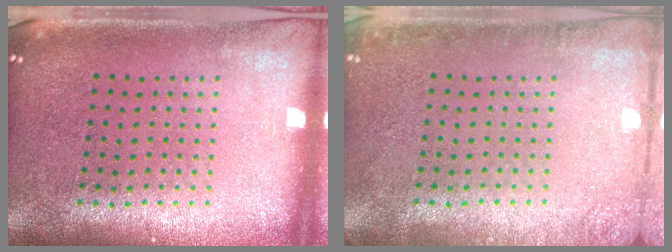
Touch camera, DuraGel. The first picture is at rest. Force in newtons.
{"total": 1.7, "press": 1.7, "slide": 0.3}